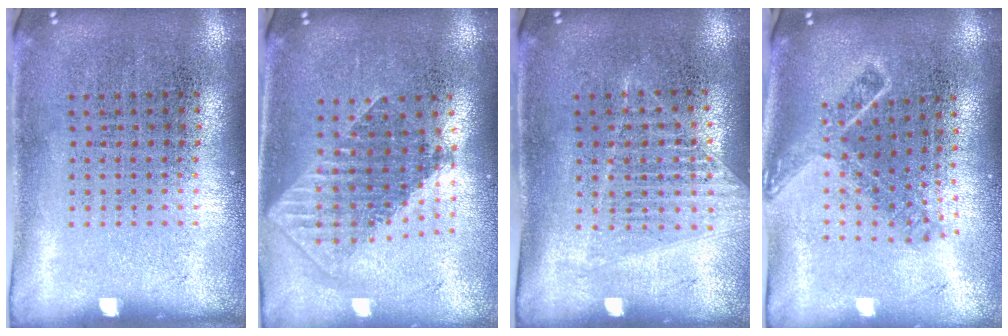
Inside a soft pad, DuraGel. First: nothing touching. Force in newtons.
{"total": 1.8, "press": 1.4, "slide": 1.0}
{"total": 1.1, "press": 1.1, "slide": 0.4}
{"total": 1.8, "press": 1.3, "slide": 1.2}